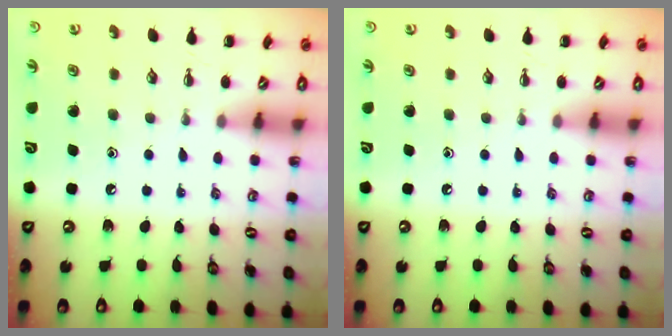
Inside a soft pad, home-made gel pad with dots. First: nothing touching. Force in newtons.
{"total": 0.0}